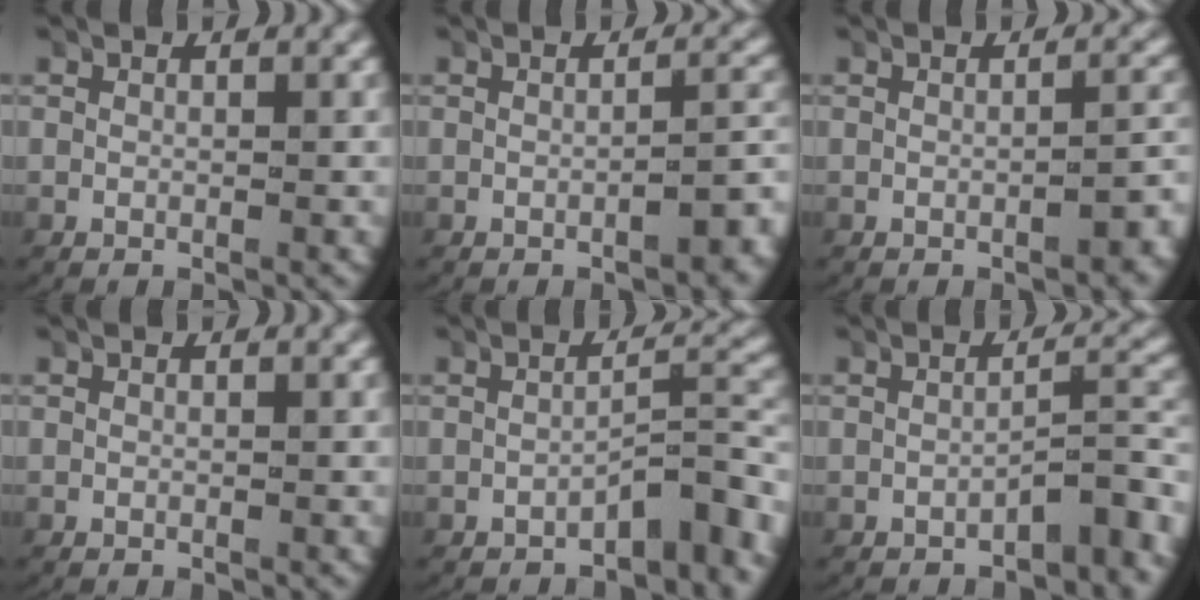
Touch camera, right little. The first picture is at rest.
{"total": 2.4, "force": [-1.4, 0.6, 1.9], "torque": [-0.020, 0.007, -0.022]}
{"total": 1.8, "force": [-1.0, 0.4, 1.4], "torque": [-0.017, 0.006, -0.017]}
{"total": 0.0}
{"total": 3.8, "force": [-2.3, 1.0, 2.9], "torque": [-0.029, 0.005, -0.033]}
{"total": 3.5, "force": [-2.4, 0.8, 2.4], "torque": [-0.021, 0.005, -0.034]}